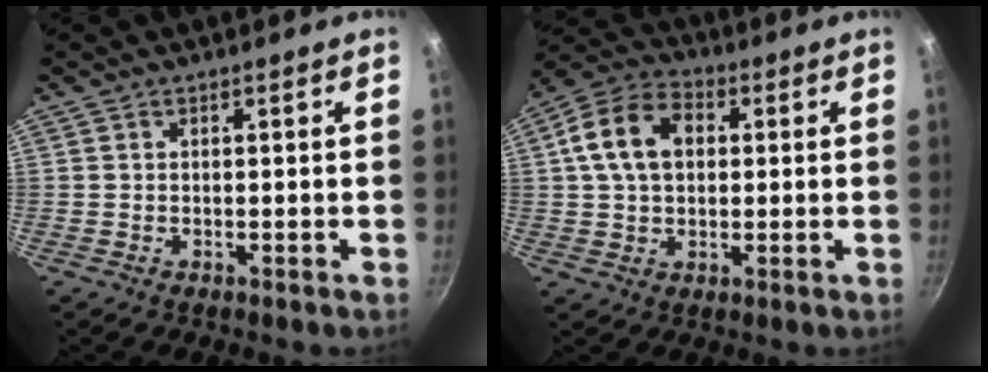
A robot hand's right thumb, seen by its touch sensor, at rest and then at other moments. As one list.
[{"total": 12.4, "force": [2.4, 8.7, 8.5], "torque": [-0.133, 0.019, 0.026]}]